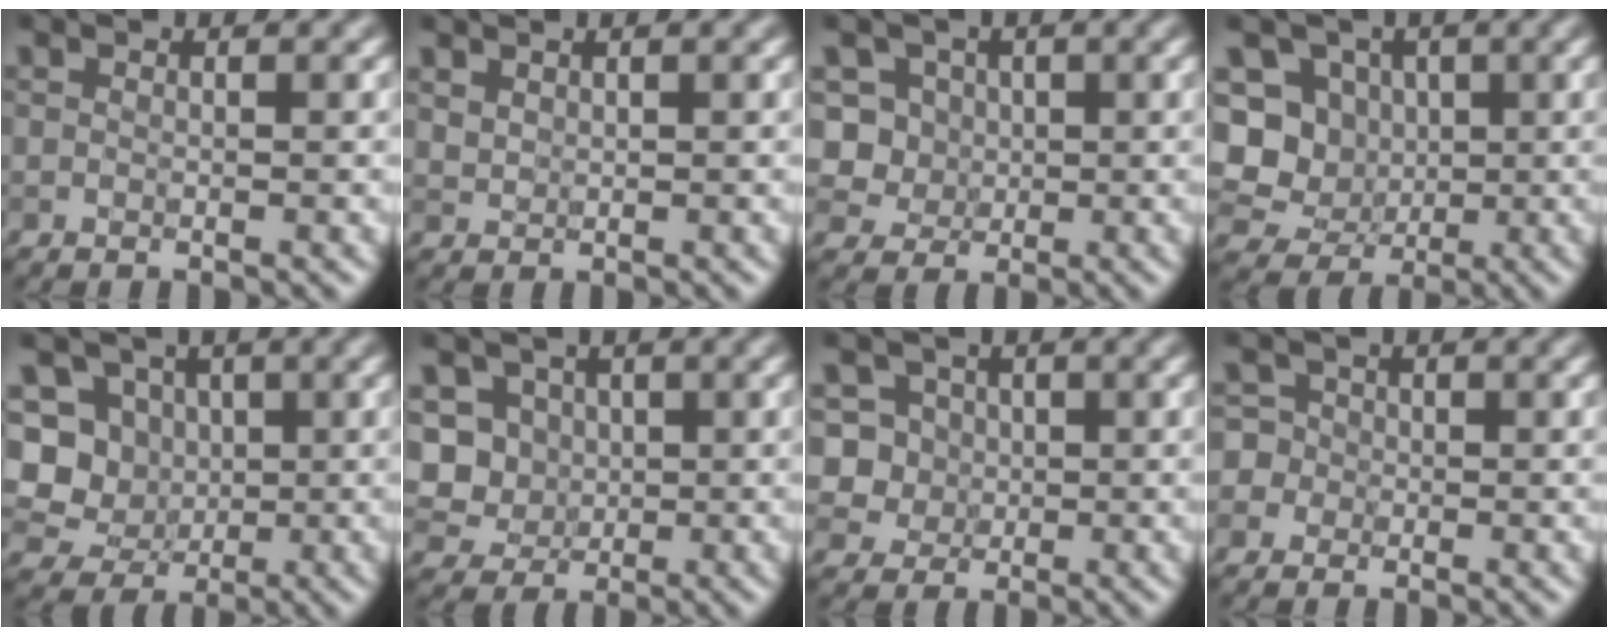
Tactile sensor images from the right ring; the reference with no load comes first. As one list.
[{"total": 1.1, "force": [0.8, 0.6, 0.3], "torque": [-0.009, -0.001, 0.022]}, {"total": 4.6, "force": [1.0, 4.2, 1.7], "torque": [-0.020, 0.007, 0.014]}, {"total": 8.8, "force": [0.3, 8.2, 3.3], "torque": [-0.065, 0.024, -0.031]}, {"total": 8.0, "force": [0.4, 7.4, 3.0], "torque": [-0.056, 0.028, -0.027]}, {"total": 6.5, "force": [0.8, 6.0, 2.5], "torque": [-0.046, 0.024, 0.004]}, {"total": 5.2, "force": [1.1, 4.8, 1.8], "torque": [-0.021, 0.017, 0.011]}, {"total": 3.9, "force": [-0.4, 3.8, 1.0], "torque": [0.010, 0.024, -0.035]}]